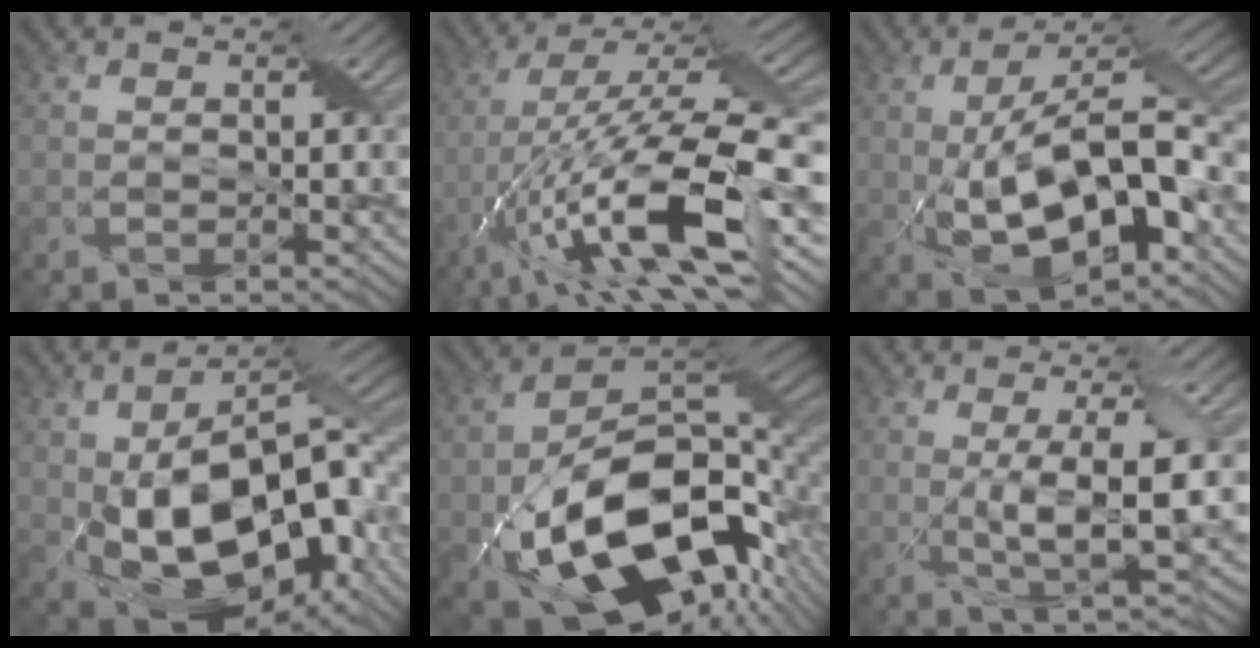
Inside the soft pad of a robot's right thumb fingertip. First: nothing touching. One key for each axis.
{"total": 18.7, "fx": -6.6, "fy": 6.0, "fz": 16.4, "tx": -0.321, "ty": -0.011, "tz": -0.124}
{"total": 14.5, "fx": -2.9, "fy": 6.2, "fz": 12.8, "tx": -0.227, "ty": 0.000, "tz": -0.056}
{"total": 19.2, "fx": -3.1, "fy": 10.5, "fz": 15.8, "tx": -0.266, "ty": -0.020, "tz": -0.040}
{"total": 18.8, "fx": -6.2, "fy": 10.8, "fz": 14.1, "tx": -0.248, "ty": -0.029, "tz": -0.099}
{"total": 7.2, "fx": 0.1, "fy": 1.5, "fz": 7.1, "tx": -0.125, "ty": 0.003, "tz": 0.004}